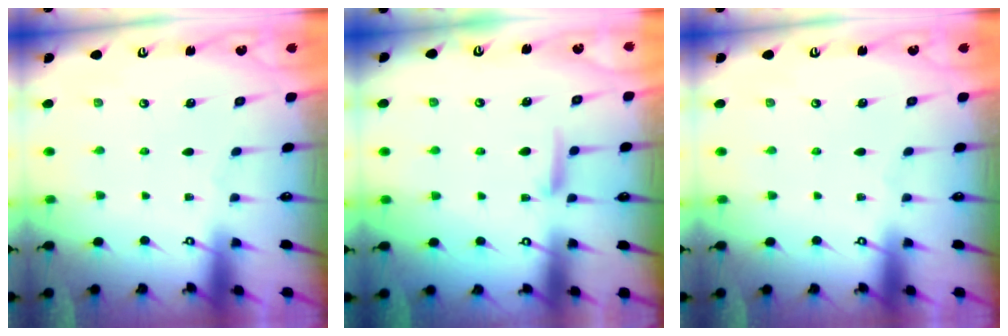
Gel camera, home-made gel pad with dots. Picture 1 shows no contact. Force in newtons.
{"total": 6.3, "press": 6.3, "slide": 0.9}
{"total": 0.0}